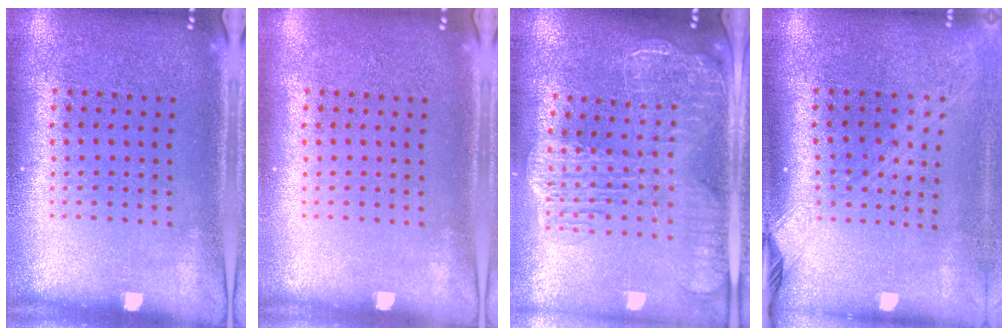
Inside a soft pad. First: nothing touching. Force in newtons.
{"total": 0.0}
{"total": 2.8, "press": 2.3, "slide": 1.6}
{"total": 2.2, "press": 1.6, "slide": 1.5}